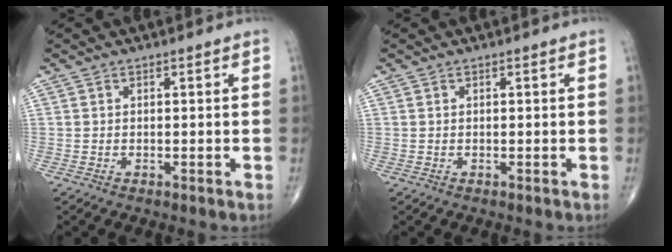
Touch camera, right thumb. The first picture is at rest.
{"total": 0.0}